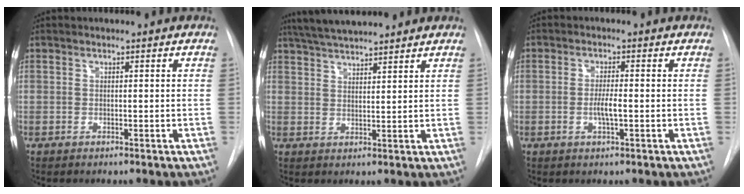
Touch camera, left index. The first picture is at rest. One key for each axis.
{"total": 9.2, "fx": 8.3, "fy": 0.6, "fz": 3.9, "tx": -0.070, "ty": 0.029, "tz": 0.132}
{"total": 2.8, "fx": -0.6, "fy": 0.2, "fz": 2.7, "tx": -0.053, "ty": -0.004, "tz": -0.012}